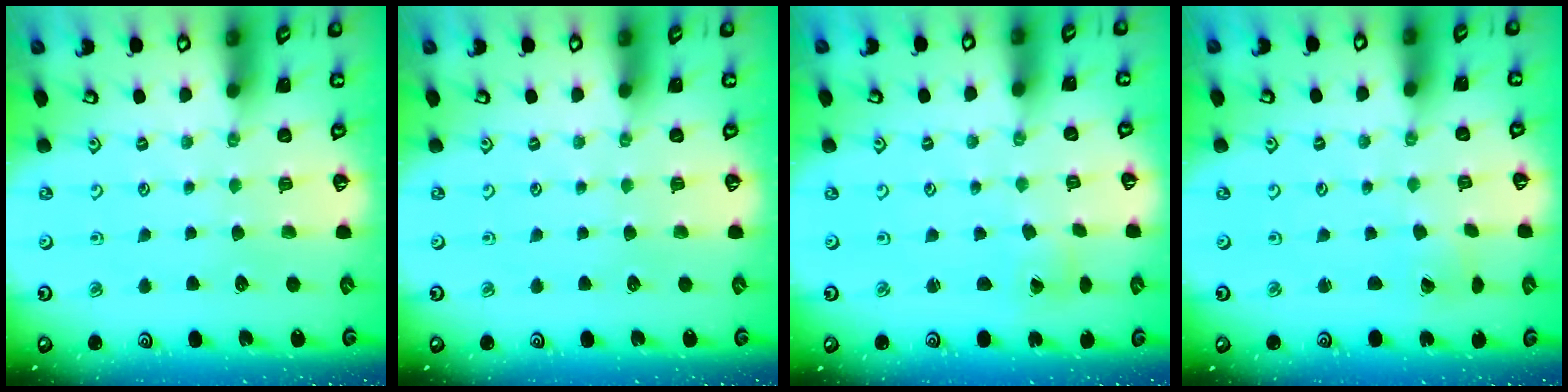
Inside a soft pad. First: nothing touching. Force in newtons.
{"total": 0.0}
{"total": 1.3, "press": 1.3, "slide": 0.1}
{"total": 1.8, "press": 1.8, "slide": 0.1}